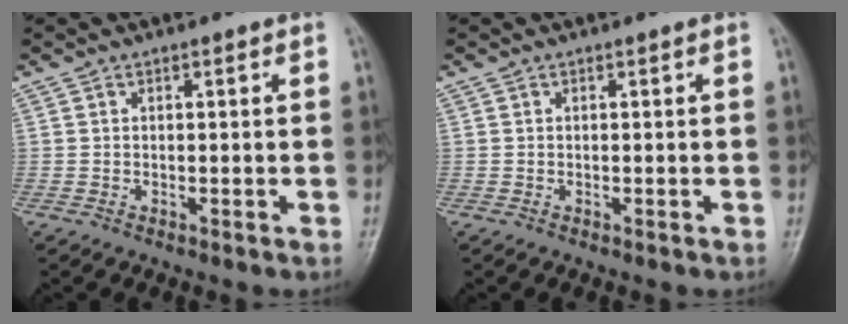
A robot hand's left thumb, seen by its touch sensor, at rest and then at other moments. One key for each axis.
{"total": 0.0}